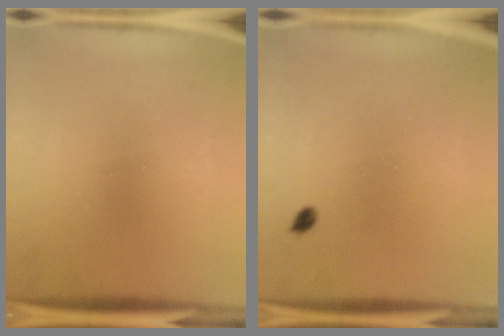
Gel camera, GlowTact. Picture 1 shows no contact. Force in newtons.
{"total": 1.0}